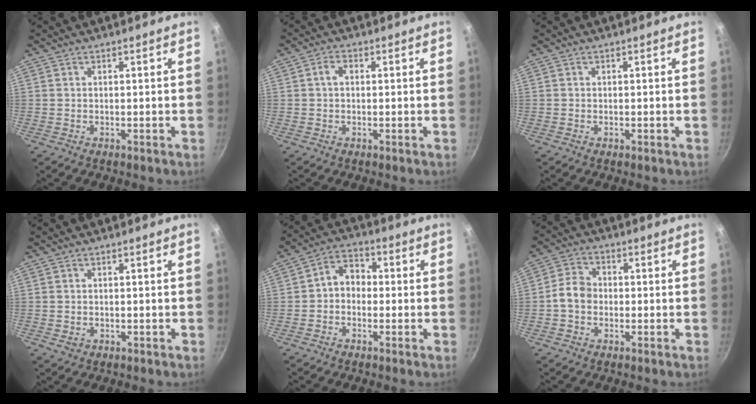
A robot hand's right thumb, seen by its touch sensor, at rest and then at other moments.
{"total": 2.2, "force": [0.2, 1.5, 1.6], "torque": [-0.027, 0.007, 0.001]}
{"total": 0.0}
{"total": 1.5, "force": [-0.4, 1.3, 0.7], "torque": [-0.011, 0.000, -0.003]}
{"total": 5.6, "force": [-0.7, 4.4, 3.3], "torque": [-0.028, 0.024, -0.028]}
{"total": 5.6, "force": [-0.9, 4.5, 3.1], "torque": [-0.034, 0.020, -0.030]}